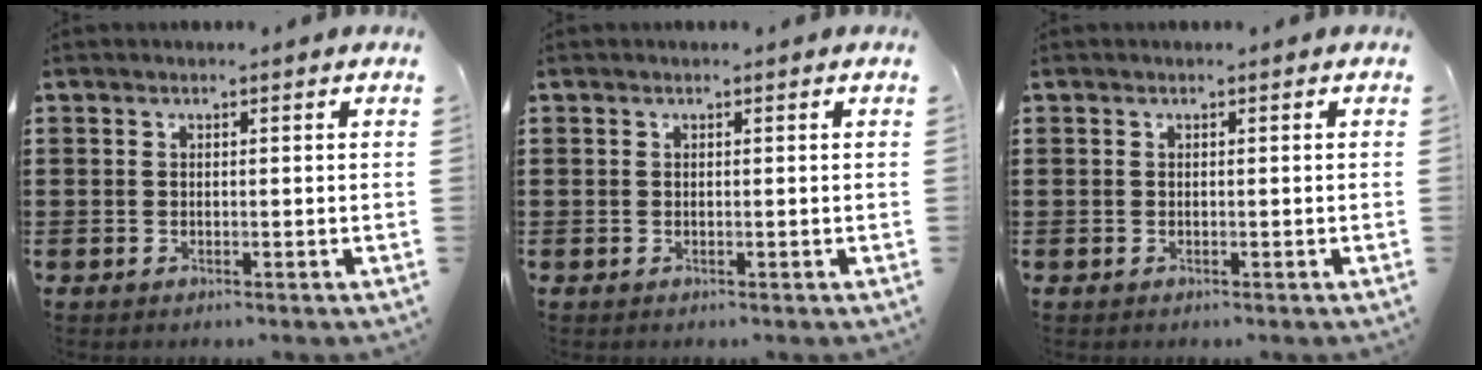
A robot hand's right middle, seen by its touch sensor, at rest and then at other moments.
{"total": 0.0}
{"total": 0.0}